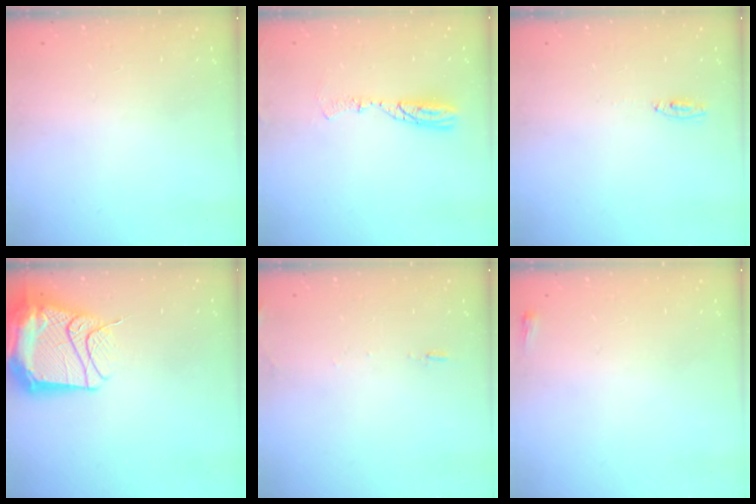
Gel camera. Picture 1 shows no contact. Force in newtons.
{"total": 7.4, "press": 7.2, "slide": 1.5}
{"total": 4.2, "press": 2.6, "slide": 3.3}
{"total": 24.0, "press": 20.5, "slide": 12.5}
{"total": 5.6, "press": 5.3, "slide": 1.8}
{"total": 2.0, "press": 2.0, "slide": 0.5}